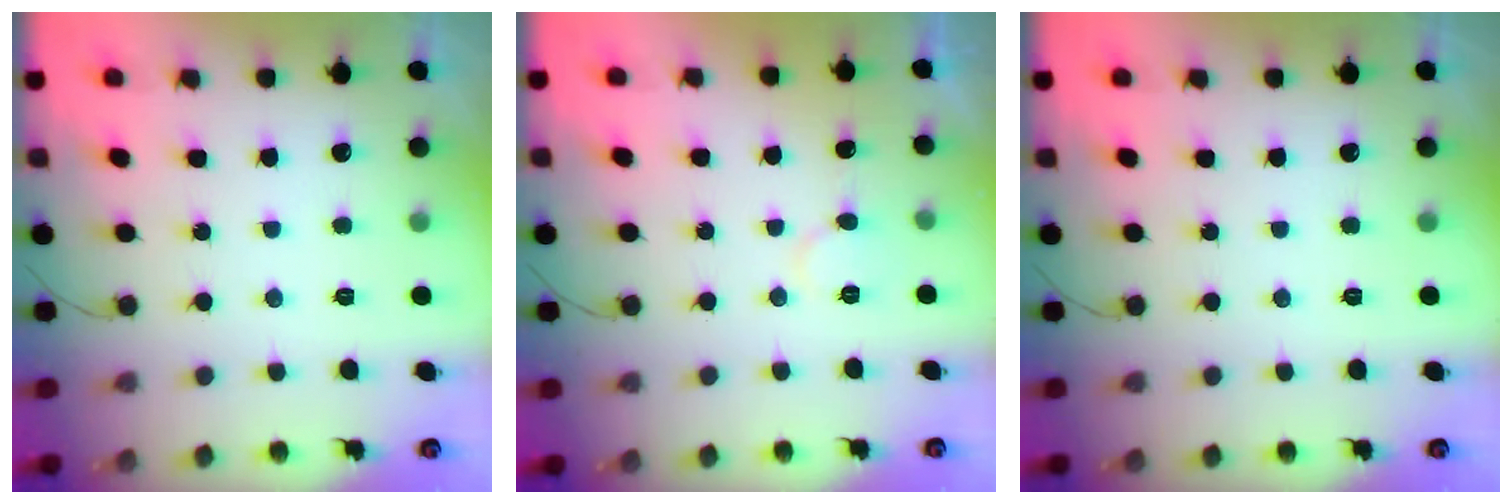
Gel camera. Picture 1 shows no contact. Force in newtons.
{"total": 6.1, "press": 6.1, "slide": 0.5}
{"total": 0.0}